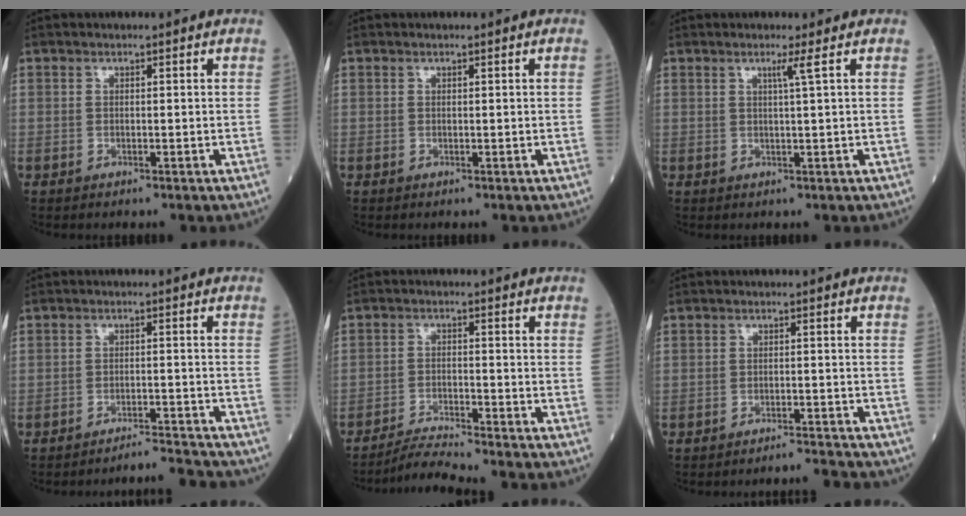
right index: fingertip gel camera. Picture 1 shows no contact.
{"total": 0.0}
{"total": 1.7, "force": [0.7, -0.7, 1.3], "torque": [-0.030, -0.006, 0.016]}
{"total": 5.1, "force": [-5.0, -0.8, -0.4], "torque": [0.013, 0.005, -0.079]}
{"total": 4.7, "force": [-4.4, -1.6, 0.6], "torque": [-0.021, -0.019, -0.084]}
{"total": 3.2, "force": [-3.1, -0.7, -0.3], "torque": [0.010, -0.005, -0.043]}